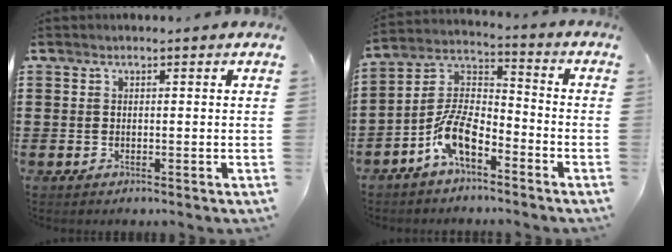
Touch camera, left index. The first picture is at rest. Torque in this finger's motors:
{"motor_torque": [1.47, 0.67, 0.45, 0.18]}